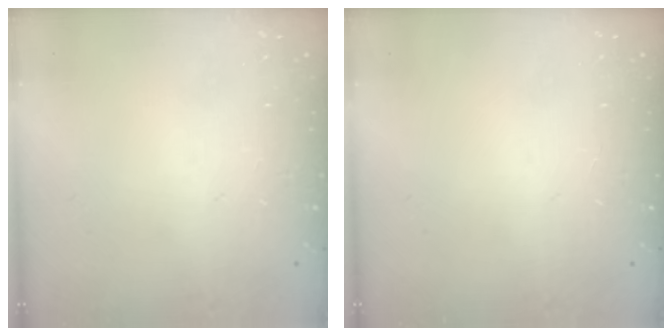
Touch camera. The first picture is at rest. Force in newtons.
{"total": 0.0}